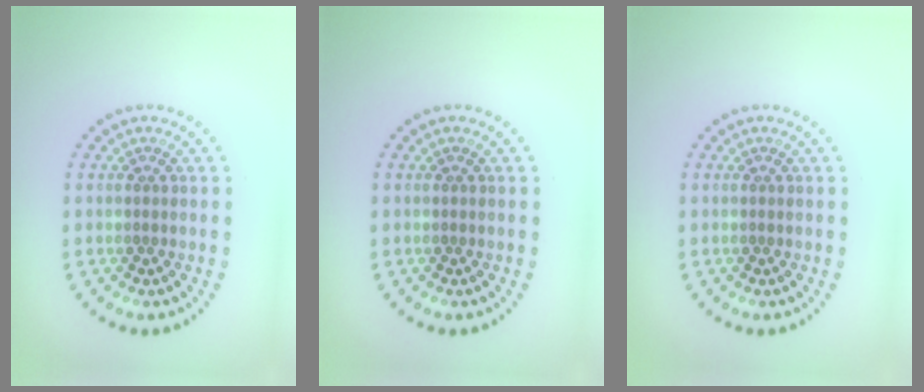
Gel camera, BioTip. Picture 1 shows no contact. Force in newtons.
{"total": 0.0}
{"total": 0.0}